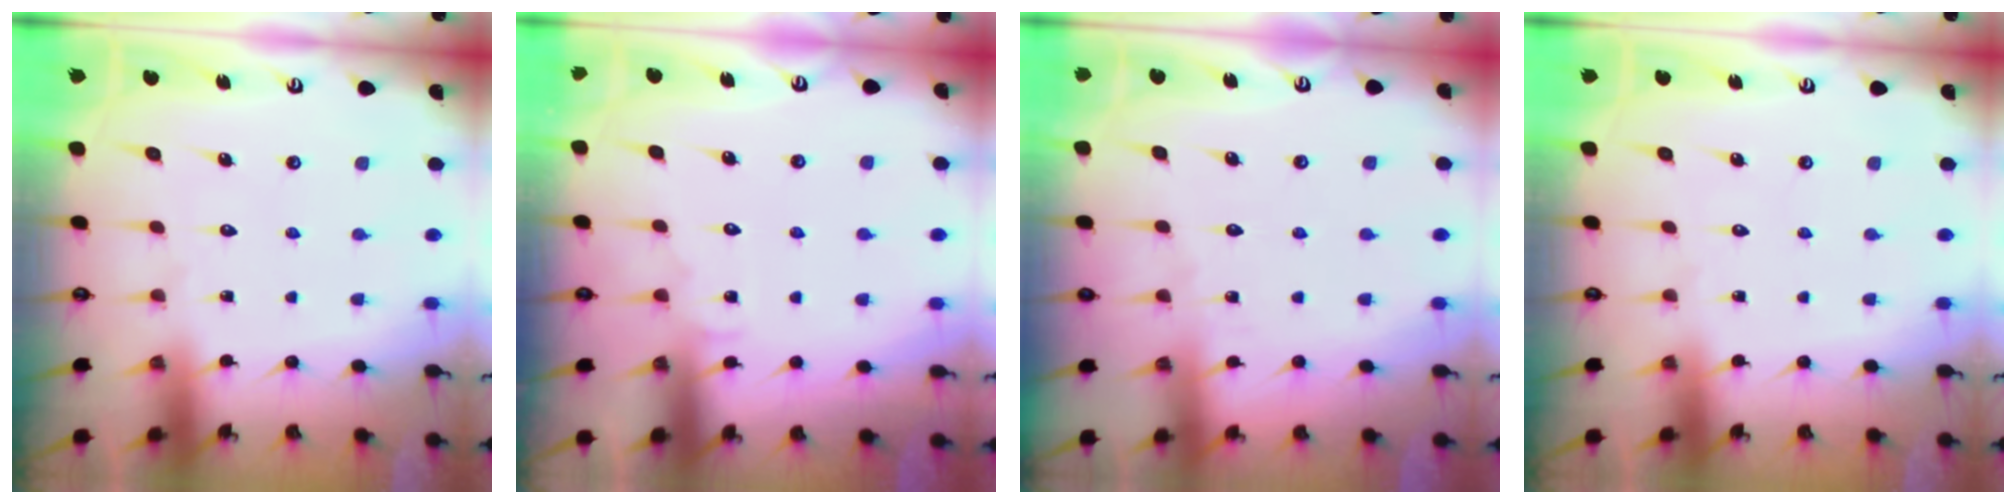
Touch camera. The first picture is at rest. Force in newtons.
{"total": 5.5, "press": 5.5, "slide": 0.3}
{"total": 2.7, "press": 2.7, "slide": 0.3}
{"total": 0.0}